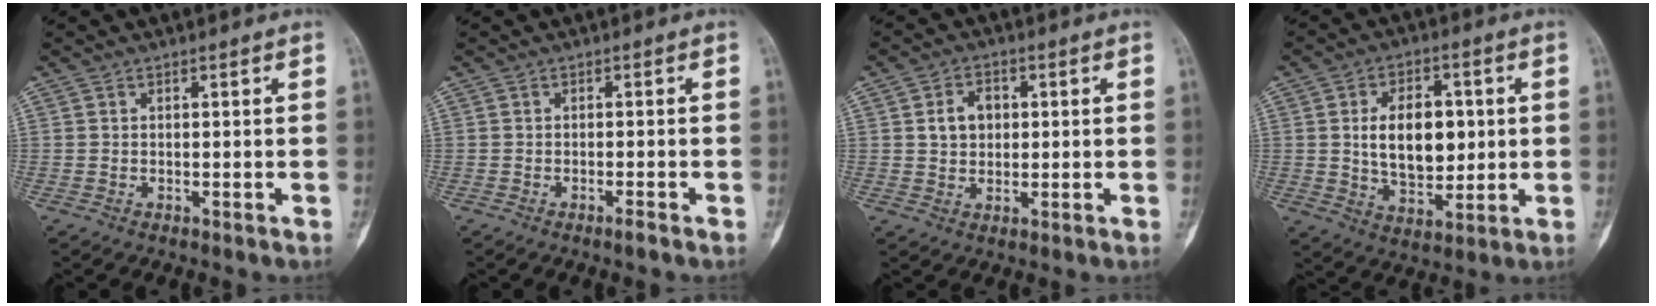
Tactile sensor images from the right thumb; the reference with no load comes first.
{"total": 1.3, "force": [-1.0, 0.0, 0.9], "torque": [-0.021, 0.003, -0.018]}
{"total": 5.3, "force": [1.0, 4.1, 3.2], "torque": [-0.035, 0.003, 0.015]}
{"total": 12.7, "force": [1.4, 7.9, 9.8], "torque": [-0.125, -0.006, 0.029]}